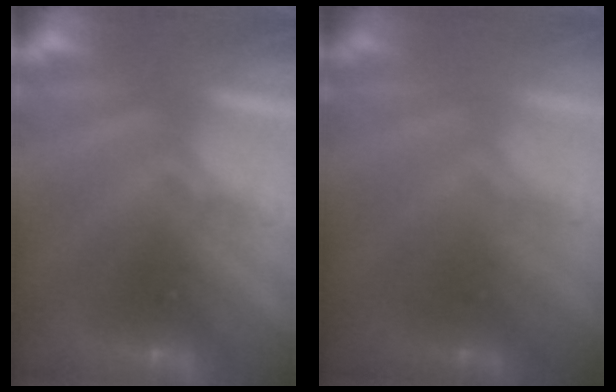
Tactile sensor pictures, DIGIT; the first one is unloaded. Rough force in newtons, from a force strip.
{"total": 1.8}